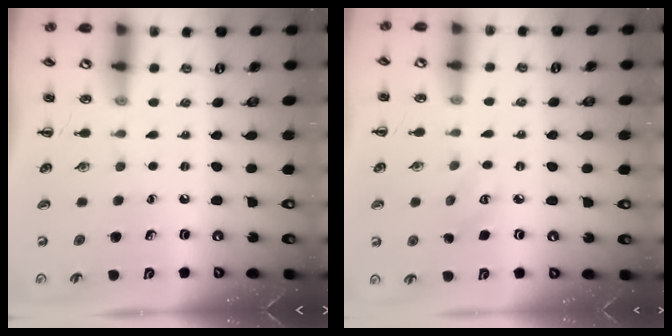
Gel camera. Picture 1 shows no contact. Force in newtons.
{"total": 3.3, "press": 3.2, "slide": 0.9}